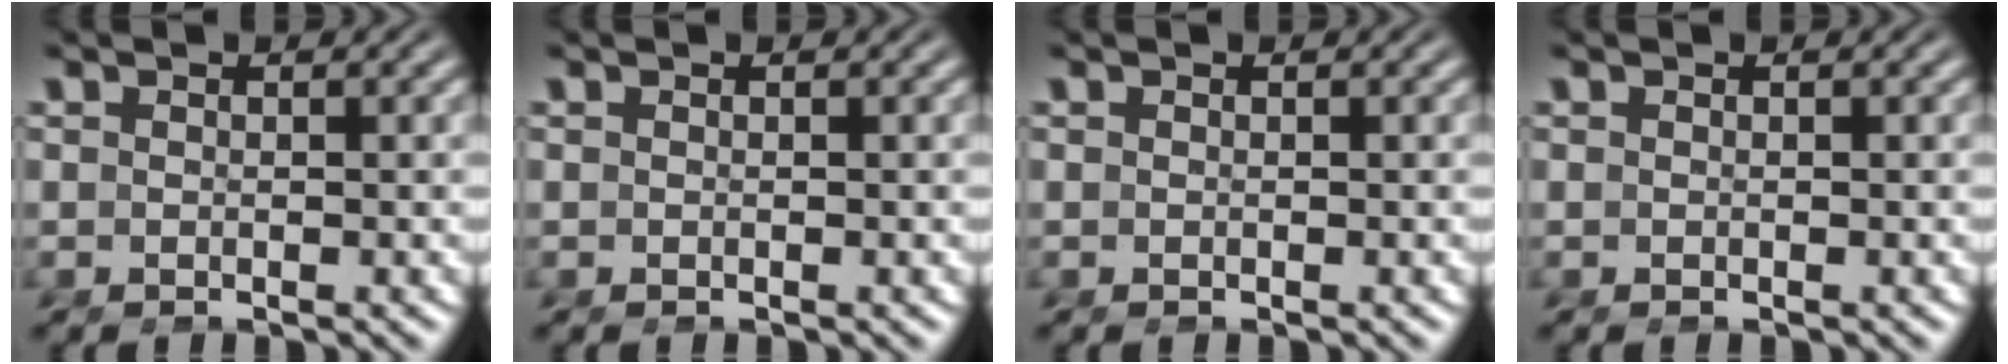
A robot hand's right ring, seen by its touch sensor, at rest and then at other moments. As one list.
[{"total": 0.0}, {"total": 0.0}, {"total": 0.0}]